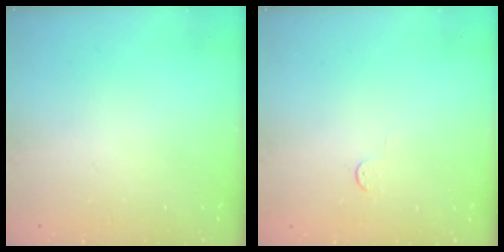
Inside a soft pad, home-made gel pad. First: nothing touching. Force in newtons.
{"total": 2.8, "press": 2.8, "slide": 0.4}